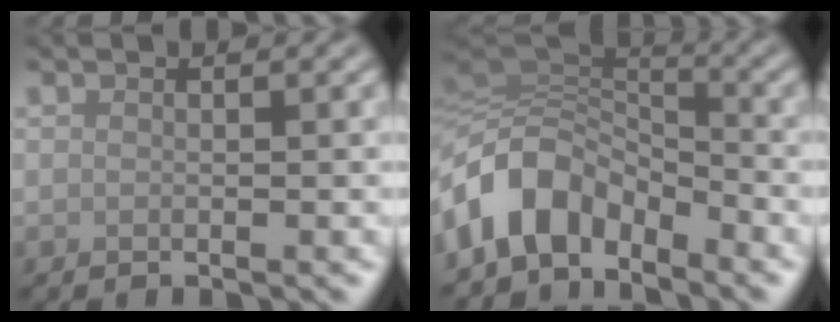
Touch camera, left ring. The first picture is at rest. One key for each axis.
{"total": 7.1, "fx": -4.2, "fy": 4.2, "fz": 3.9, "tx": -0.067, "ty": 0.010, "tz": -0.088}